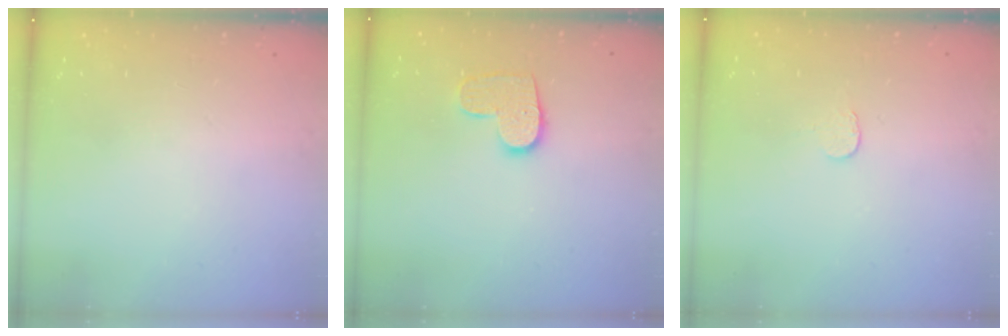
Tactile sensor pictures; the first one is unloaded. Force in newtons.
{"total": 8.7, "press": 8.7, "slide": 0.4}
{"total": 3.2, "press": 3.1, "slide": 0.3}